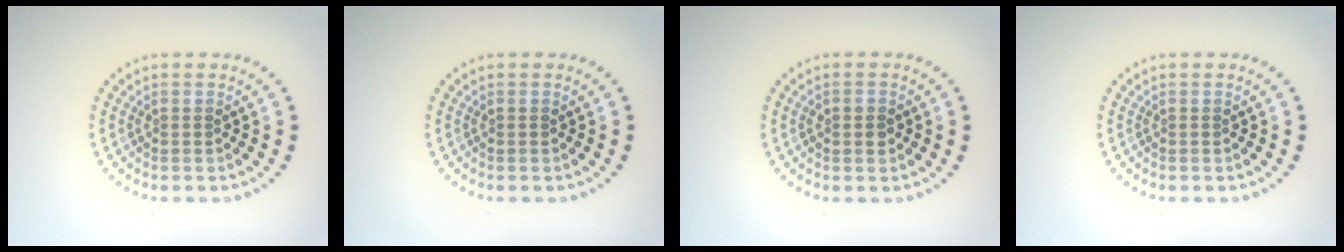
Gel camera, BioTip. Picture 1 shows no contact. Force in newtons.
{"total": 0.0}
{"total": 1.4, "press": 1.4, "slide": 0.1}
{"total": 0.0}